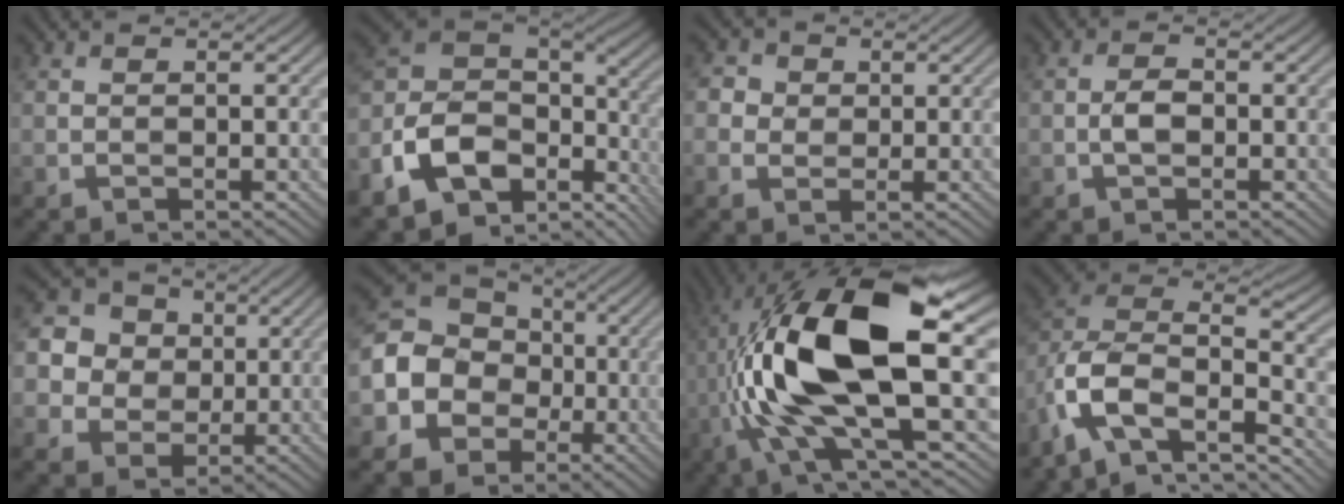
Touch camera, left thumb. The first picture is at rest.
{"total": 13.9, "force": [-5.2, 8.8, 9.4], "torque": [-0.227, -0.009, -0.094]}
{"total": 3.3, "force": [0.7, 3.0, 1.2], "torque": [-0.050, 0.003, 0.011]}
{"total": 2.5, "force": [-0.5, 1.4, 2.0], "torque": [-0.042, 0.003, -0.011]}
{"total": 10.4, "force": [2.5, 9.3, 3.8], "torque": [-0.151, 0.028, 0.053]}
{"total": 11.0, "force": [-2.0, 9.5, 5.2], "torque": [-0.123, -0.019, -0.055]}
{"total": 16.8, "force": [1.1, 5.2, 16.0], "torque": [-0.324, 0.017, 0.020]}
{"total": 13.2, "force": [-7.5, 6.6, 8.6], "torque": [-0.212, -0.012, -0.140]}